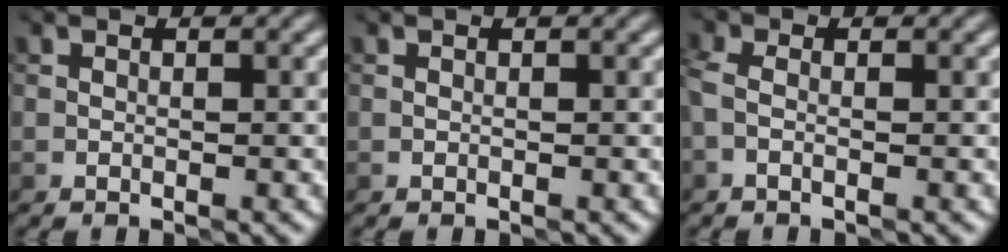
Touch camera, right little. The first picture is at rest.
{"total": 0.0}
{"total": 1.1, "force": [-0.6, 0.5, 0.8], "torque": [-0.028, 0.002, -0.012]}